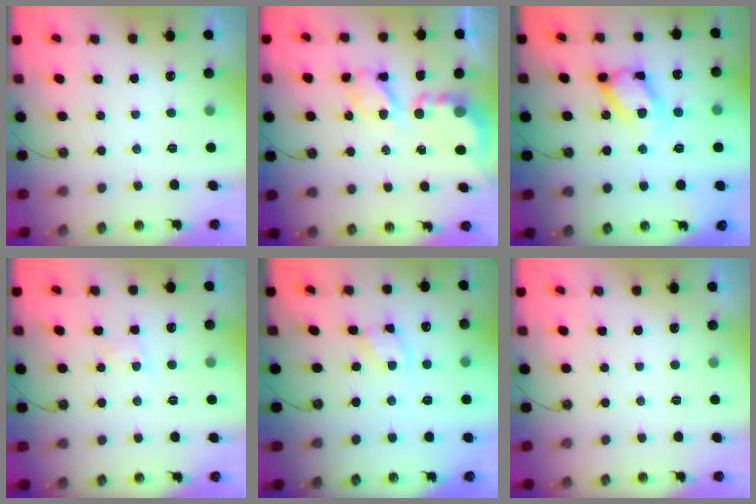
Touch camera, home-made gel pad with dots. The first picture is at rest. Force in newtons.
{"total": 6.8, "press": 6.8, "slide": 0.5}
{"total": 15.5, "press": 15.4, "slide": 1.7}
{"total": 2.8, "press": 2.8, "slide": 0.4}
{"total": 3.3, "press": 3.3, "slide": 0.2}
{"total": 0.0}